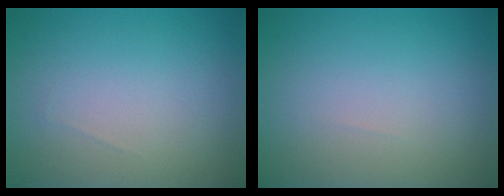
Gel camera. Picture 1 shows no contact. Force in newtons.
{"total": 0.0}